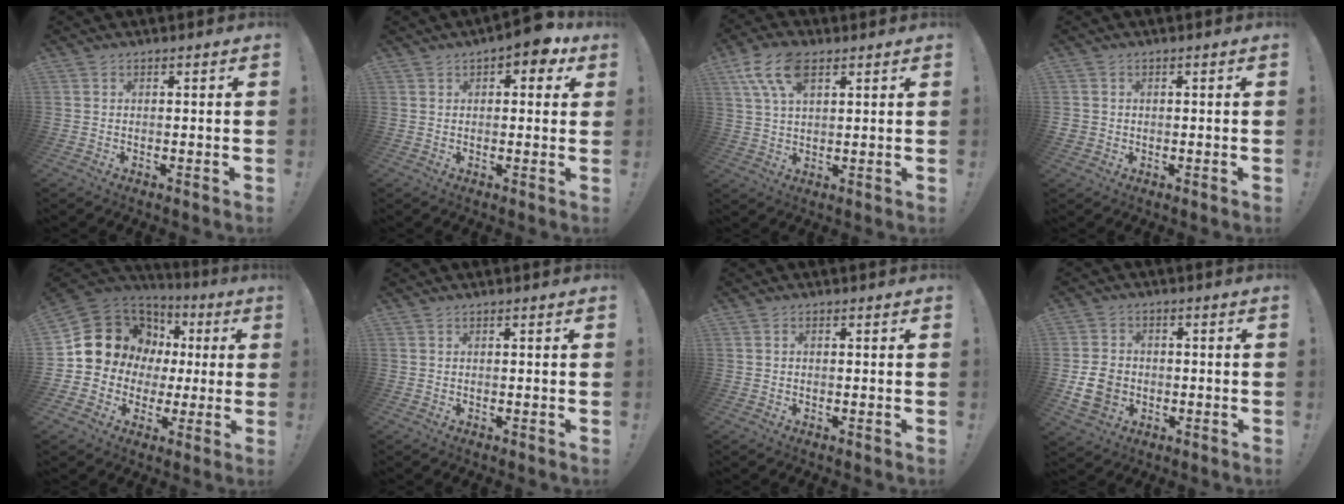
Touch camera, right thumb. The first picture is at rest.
{"total": 5.2, "force": [2.7, 2.6, 3.6], "torque": [-0.041, -0.006, 0.044]}
{"total": 11.0, "force": [5.2, 5.6, 8.0], "torque": [-0.155, -0.002, 0.099]}
{"total": 1.9, "force": [0.0, 1.7, 0.8], "torque": [-0.015, 0.003, 0.002]}
{"total": 13.1, "force": [4.6, 11.6, 4.1], "torque": [-0.061, -0.032, 0.115]}
{"total": 0.0}
{"total": 0.7, "force": [0.0, 0.5, 0.5], "torque": [-0.015, 0.006, 0.000]}
{"total": 9.7, "force": [-2.0, 7.8, 5.4], "torque": [-0.090, 0.010, -0.035]}